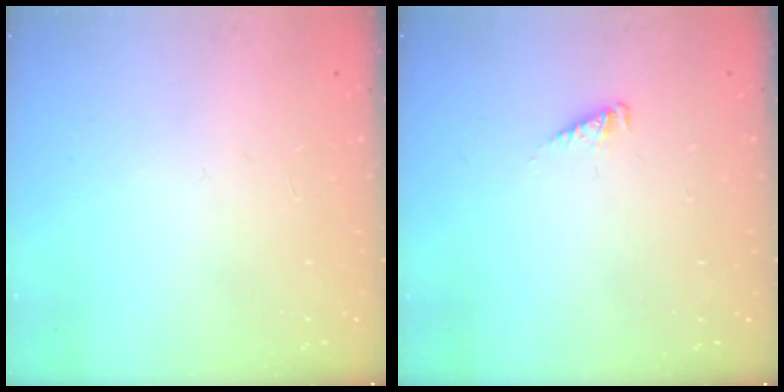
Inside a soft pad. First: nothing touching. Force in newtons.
{"total": 2.5, "press": 2.5, "slide": 0.2}